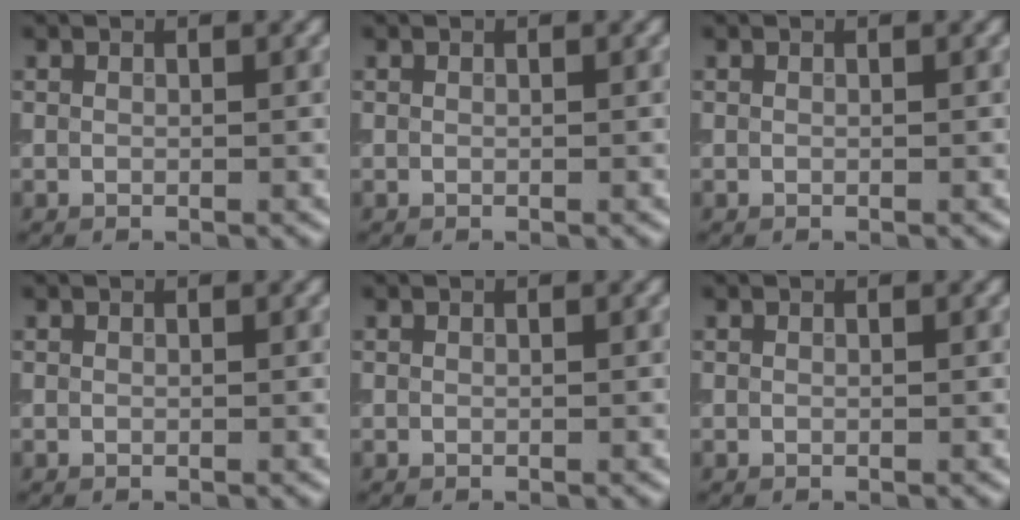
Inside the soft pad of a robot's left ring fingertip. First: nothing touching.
{"total": 0.0}
{"total": 0.0}
{"total": 0.0}
{"total": 0.0}
{"total": 0.0}